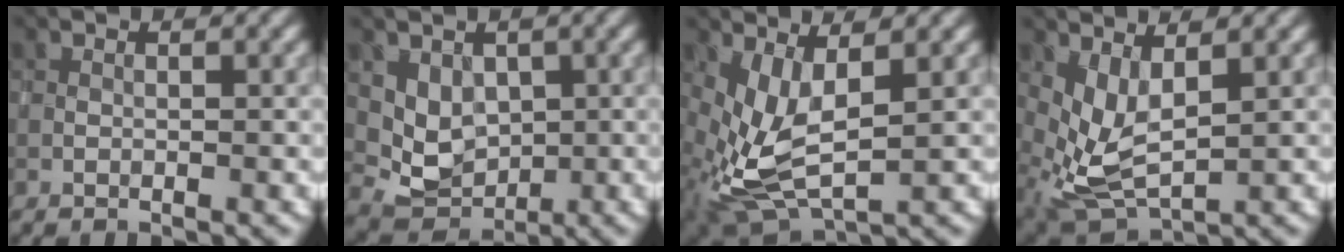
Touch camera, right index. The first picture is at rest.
{"total": 3.9, "force": [1.4, 3.1, 1.9], "torque": [-0.034, -0.013, 0.030]}
{"total": 4.9, "force": [0.8, 2.2, 4.2], "torque": [-0.106, -0.013, 0.023]}
{"total": 3.9, "force": [1.3, 1.6, 3.3], "torque": [-0.080, -0.010, 0.030]}